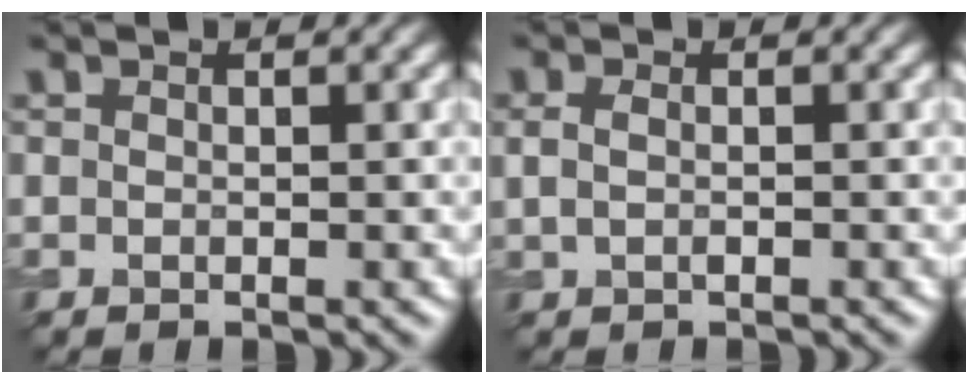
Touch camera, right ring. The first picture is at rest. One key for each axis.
{"total": 0.8, "fx": -0.1, "fy": 0.3, "fz": 0.7, "tx": -0.017, "ty": 0.005, "tz": -0.004}